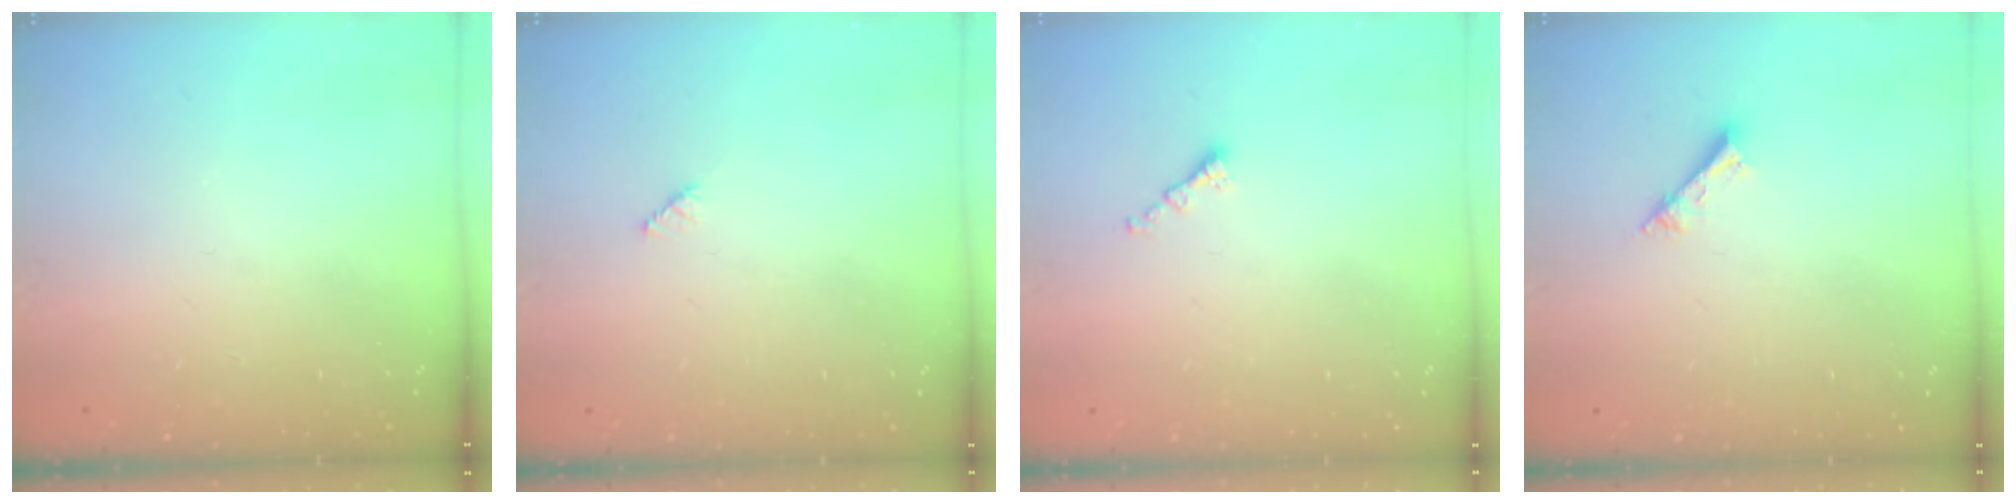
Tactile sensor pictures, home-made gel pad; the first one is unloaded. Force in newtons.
{"total": 1.9, "press": 1.9, "slide": 0.3}
{"total": 1.4, "press": 1.2, "slide": 0.6}
{"total": 2.6, "press": 2.6, "slide": 0.1}